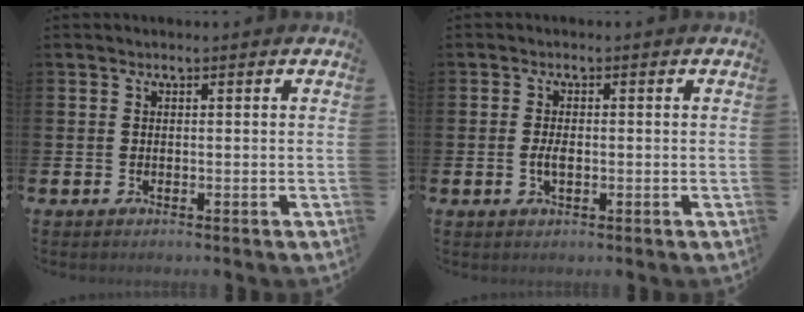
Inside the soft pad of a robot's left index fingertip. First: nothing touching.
{"total": 2.0, "force": [-0.5, 0.9, 1.7], "torque": [-0.031, -0.001, -0.009]}